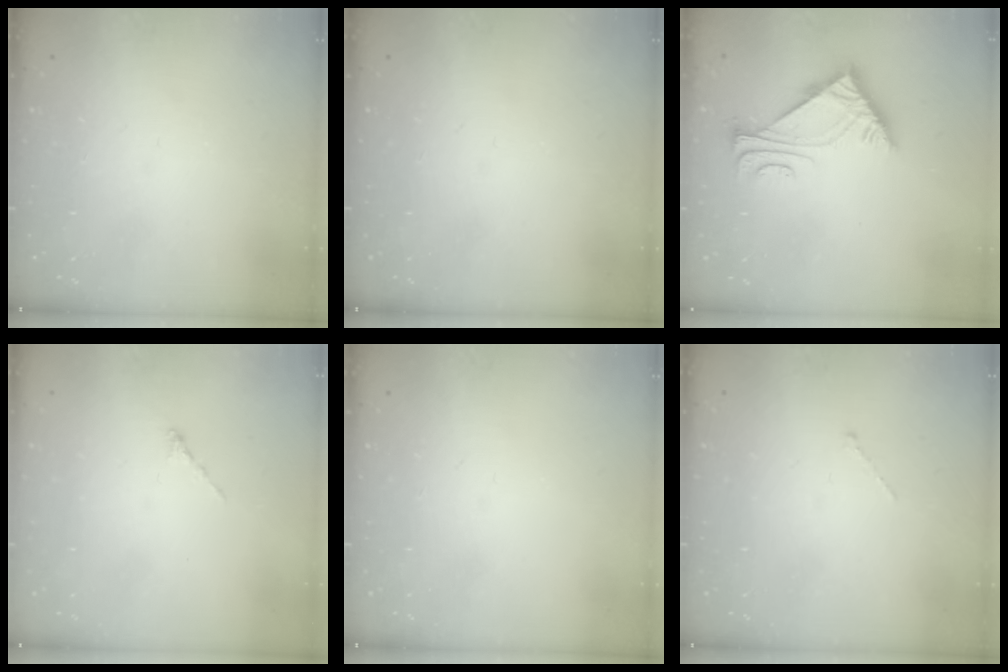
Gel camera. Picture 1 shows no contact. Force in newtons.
{"total": 0.0}
{"total": 6.6, "press": 6.6, "slide": 1.0}
{"total": 0.0}
{"total": 0.0}
{"total": 0.0}